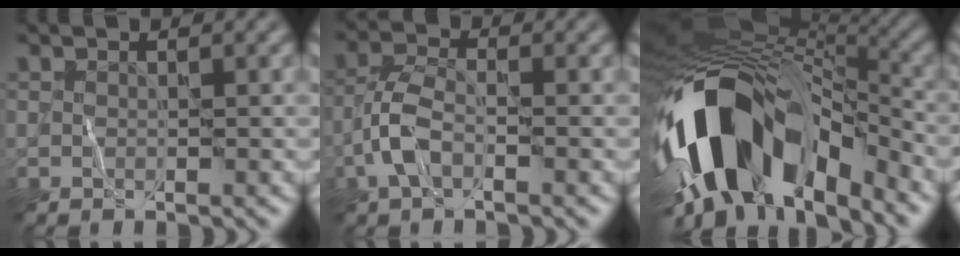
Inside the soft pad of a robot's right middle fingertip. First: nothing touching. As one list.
[{"total": 3.2, "force": [-1.5, 1.4, 2.4], "torque": [-0.051, 0.007, -0.042]}, {"total": 15.9, "force": [-6.2, 8.6, 11.9], "torque": [-0.210, -0.005, -0.104]}]